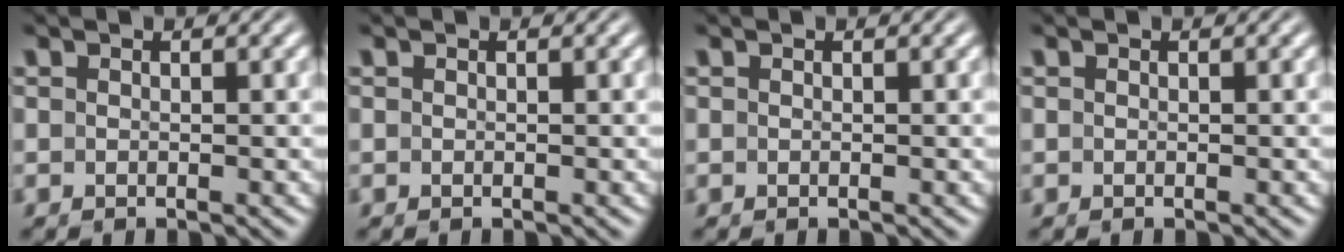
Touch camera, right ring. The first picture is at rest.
{"total": 0.0}
{"total": 0.0}
{"total": 0.0}